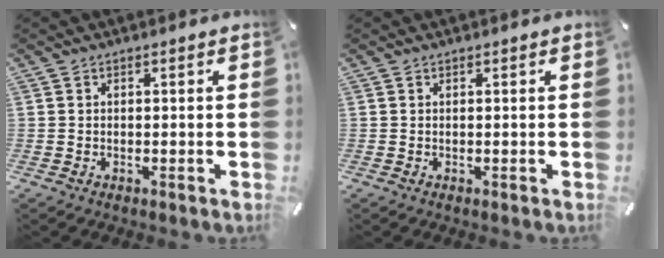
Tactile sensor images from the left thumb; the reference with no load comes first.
{"total": 0.0}